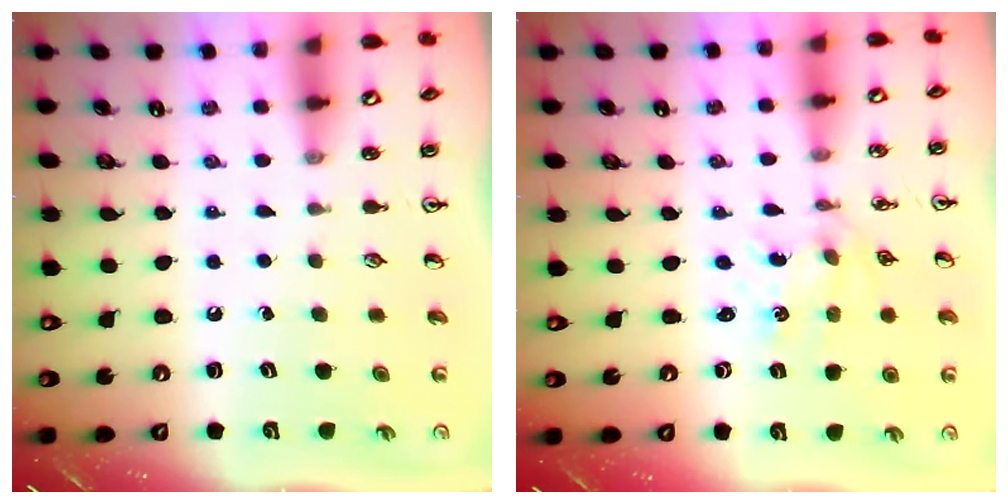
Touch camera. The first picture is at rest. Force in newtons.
{"total": 0.9, "press": 0.8, "slide": 0.2}